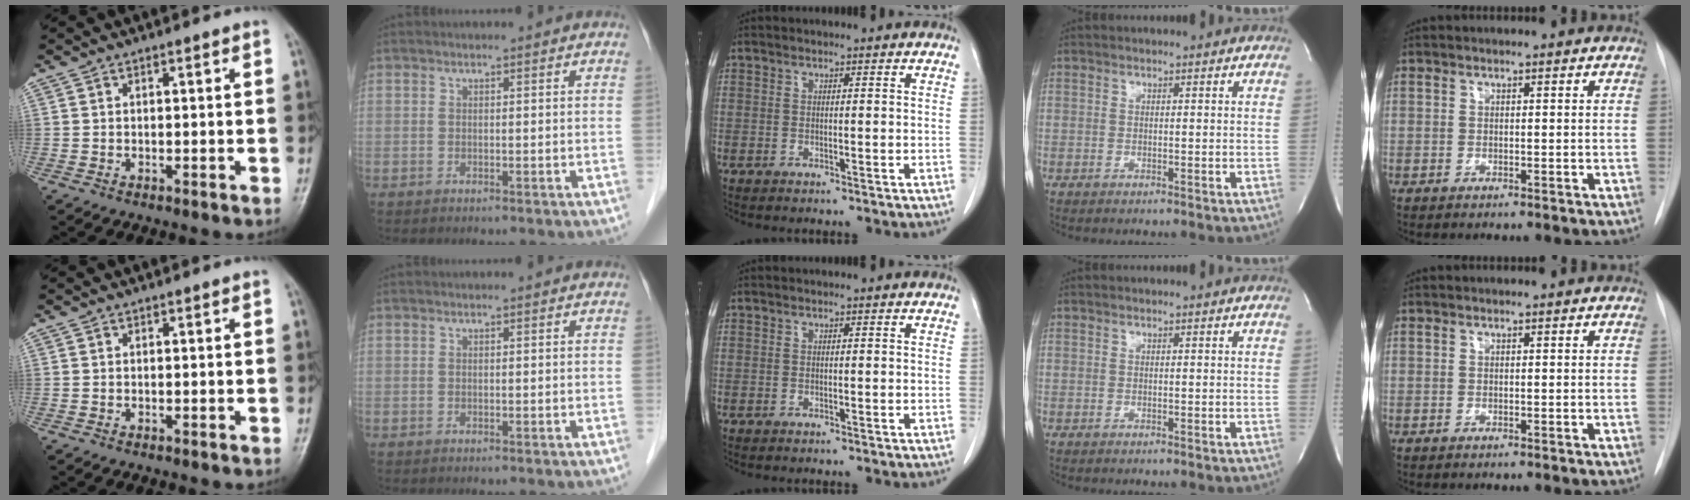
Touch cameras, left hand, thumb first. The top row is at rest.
{}